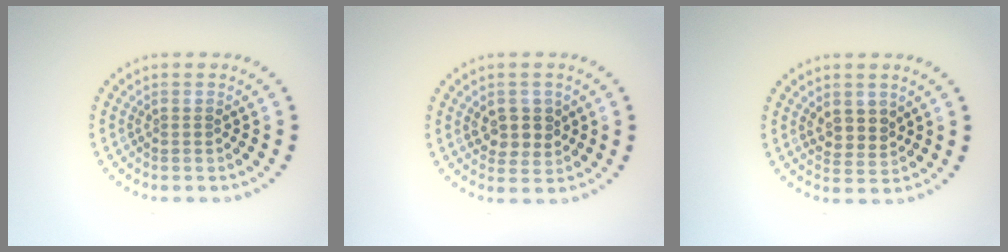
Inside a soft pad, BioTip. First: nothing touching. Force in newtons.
{"total": 2.8, "press": 2.7, "slide": 0.8}
{"total": 2.3, "press": 2.1, "slide": 1.0}